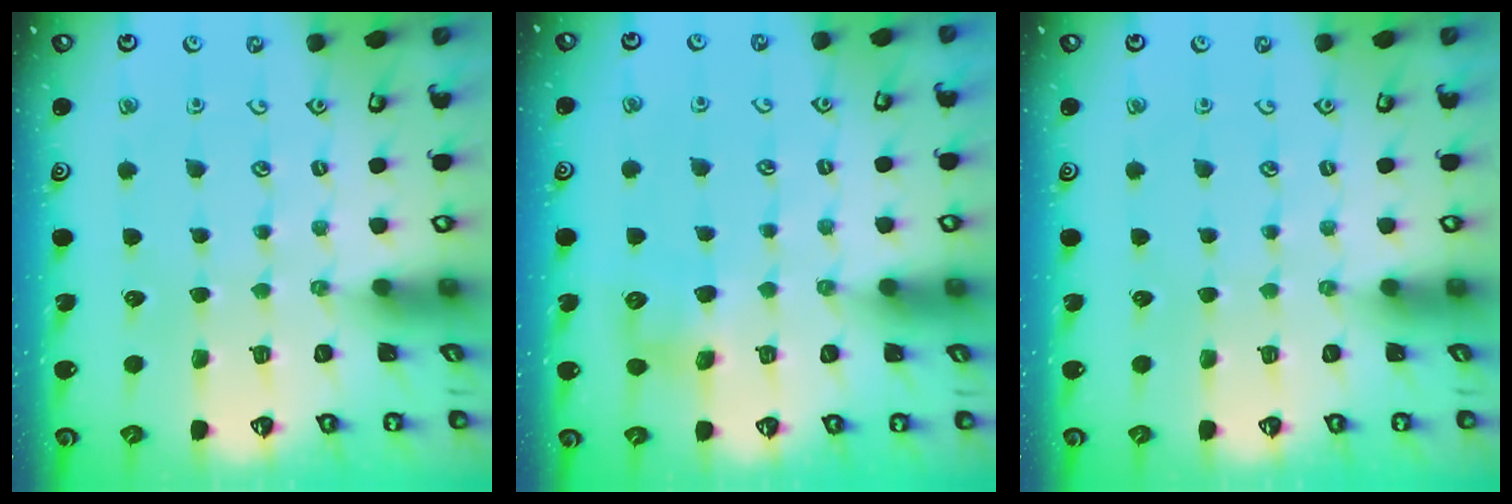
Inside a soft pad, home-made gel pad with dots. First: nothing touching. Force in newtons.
{"total": 6.6, "press": 6.6, "slide": 0.5}
{"total": 0.0}